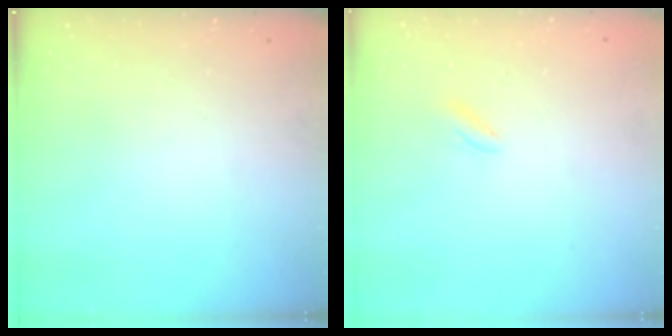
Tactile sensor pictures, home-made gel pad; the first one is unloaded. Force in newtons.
{"total": 1.3, "press": 1.2, "slide": 0.6}